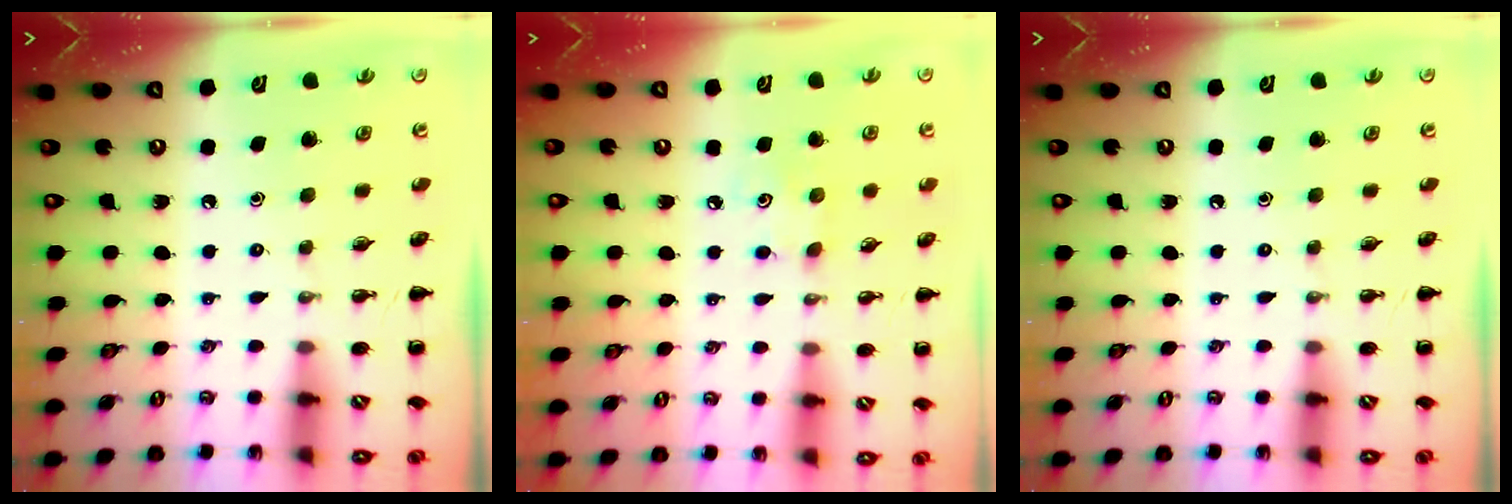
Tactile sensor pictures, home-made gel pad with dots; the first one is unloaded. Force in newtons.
{"total": 4.4, "press": 4.3, "slide": 0.9}
{"total": 0.0}